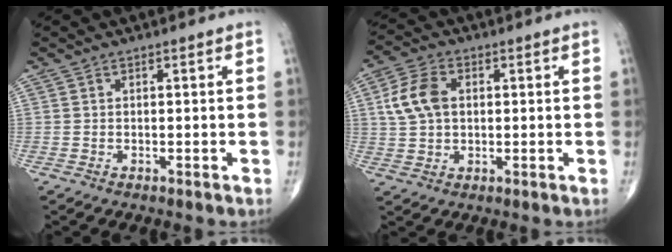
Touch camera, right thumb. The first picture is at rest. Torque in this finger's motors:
{"motor_torque": [-0.43, 0.75, 0.93, 0.08, 0.20]}